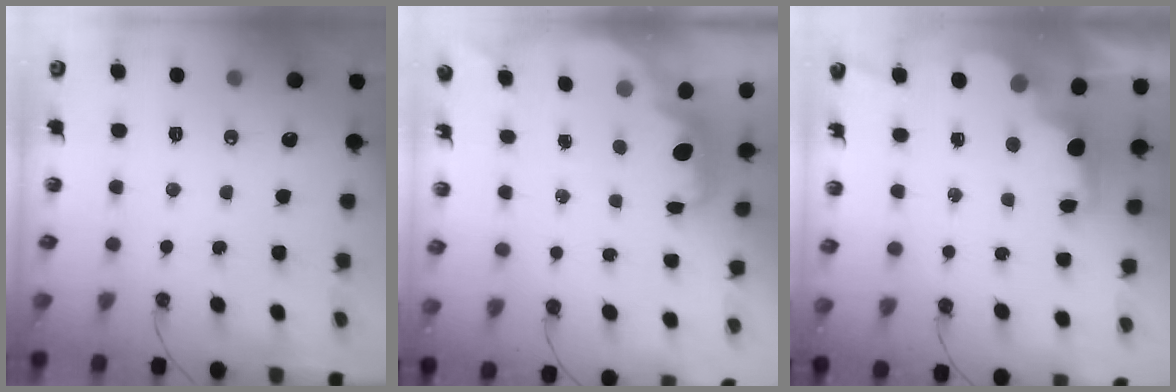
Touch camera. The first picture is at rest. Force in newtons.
{"total": 2.2, "press": 2.1, "slide": 0.6}
{"total": 2.7, "press": 2.6, "slide": 0.8}